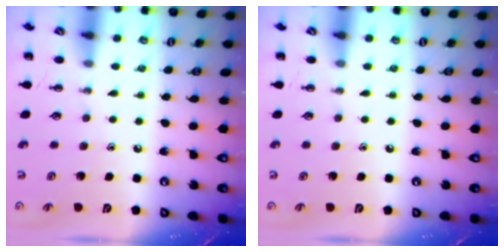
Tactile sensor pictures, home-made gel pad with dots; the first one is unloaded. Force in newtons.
{"total": 0.0}